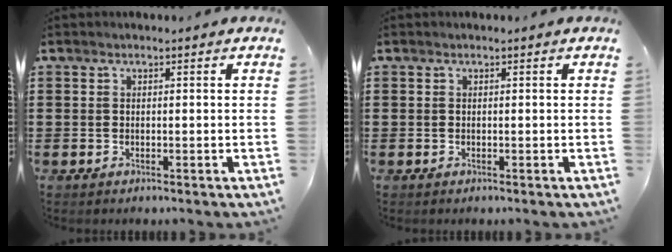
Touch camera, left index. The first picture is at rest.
{"total": 0.0}